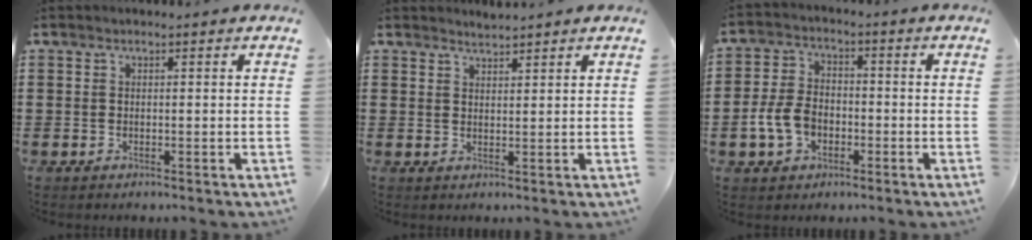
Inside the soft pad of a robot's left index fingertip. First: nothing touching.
{"total": 1.5, "force": [1.5, -0.1, -0.1], "torque": [-0.002, 0.002, 0.030]}
{"total": 6.6, "force": [-2.2, 4.5, 4.4], "torque": [-0.113, 0.002, -0.049]}